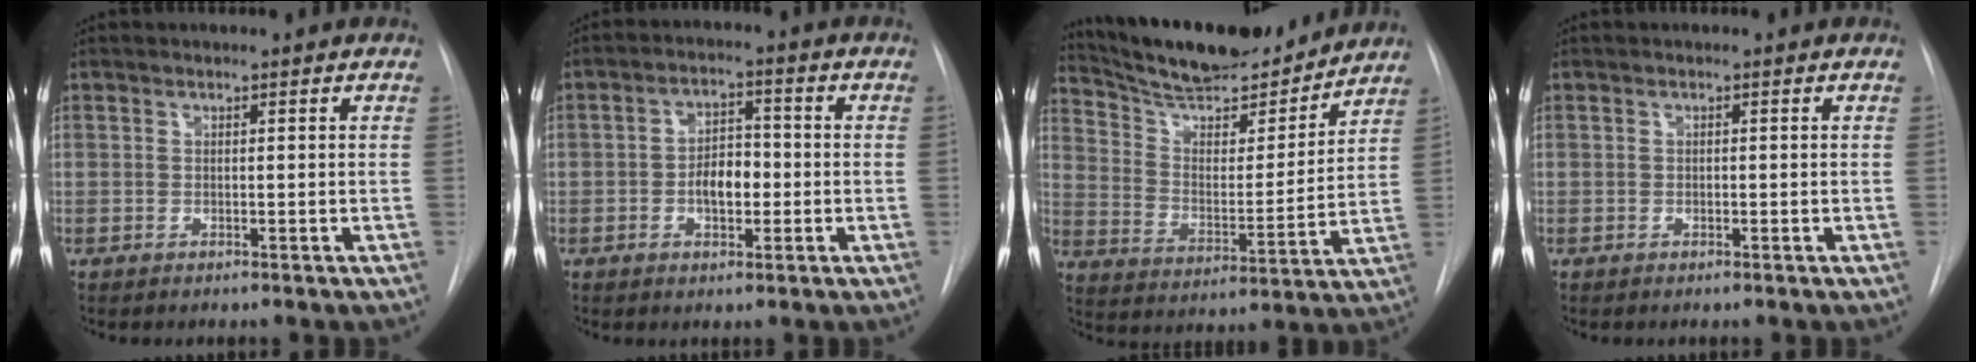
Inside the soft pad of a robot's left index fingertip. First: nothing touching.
{"total": 5.2, "force": [-1.1, 2.8, 4.2], "torque": [-0.073, 0.012, -0.018]}
{"total": 19.3, "force": [17.8, 3.6, 6.7], "torque": [-0.112, -0.004, 0.281]}
{"total": 0.0}